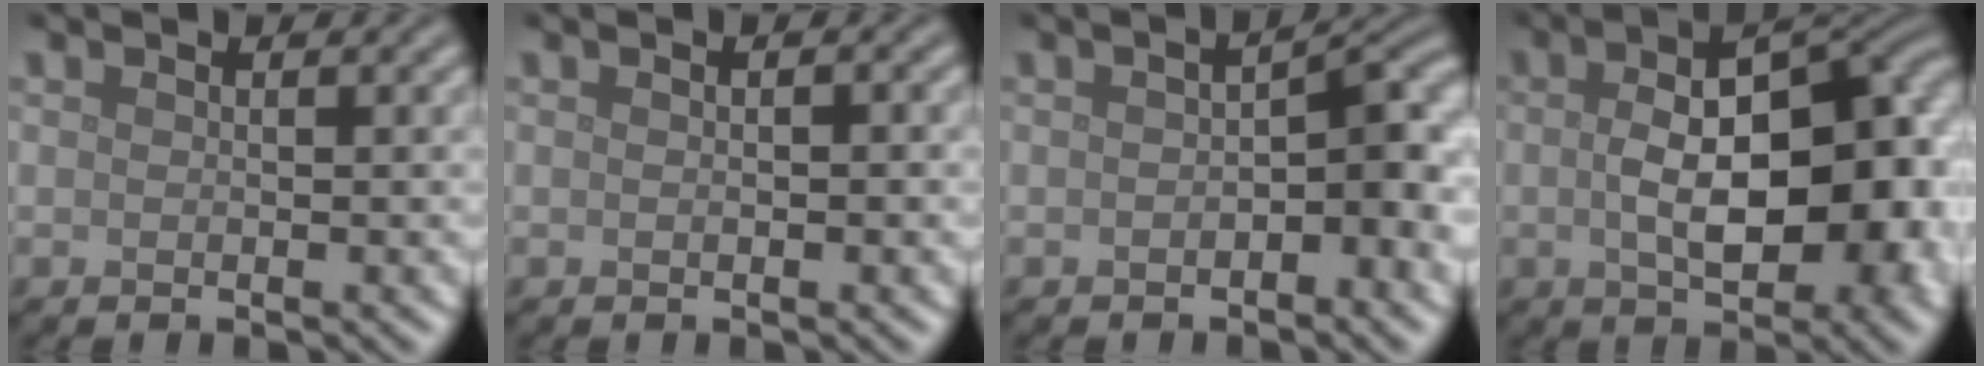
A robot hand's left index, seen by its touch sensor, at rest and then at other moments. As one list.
[{"total": 1.1, "force": [0.2, 0.4, 1.0], "torque": [-0.009, -0.002, 0.001]}, {"total": 4.5, "force": [-0.7, 1.9, 4.0], "torque": [-0.049, 0.011, -0.014]}, {"total": 12.8, "force": [-0.1, 6.5, 11.1], "torque": [-0.137, 0.009, -0.003]}]